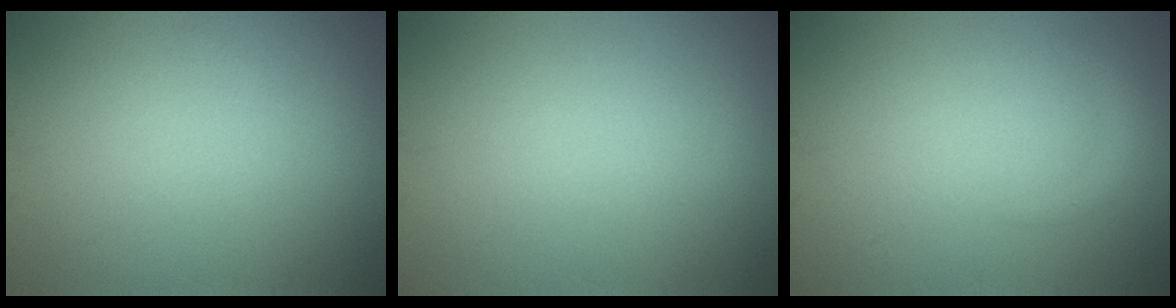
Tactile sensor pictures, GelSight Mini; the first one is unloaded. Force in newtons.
{"total": 0.0}
{"total": 1.1, "press": 1.1, "slide": 0.0}